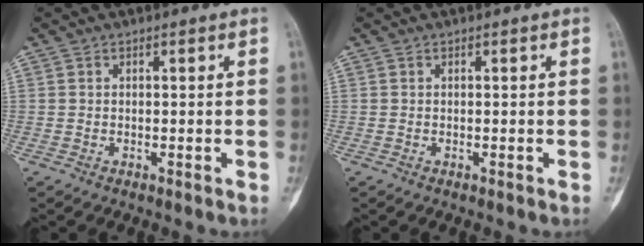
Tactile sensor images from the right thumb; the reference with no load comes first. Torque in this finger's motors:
{"motor_torque": [0.00, 0.00, 0.00, 0.00, 0.00]}